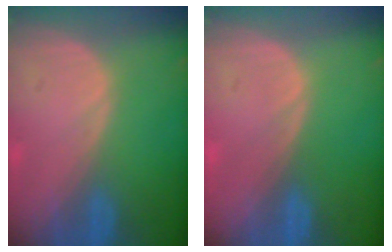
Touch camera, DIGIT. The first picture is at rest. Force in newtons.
{"total": 0.0}